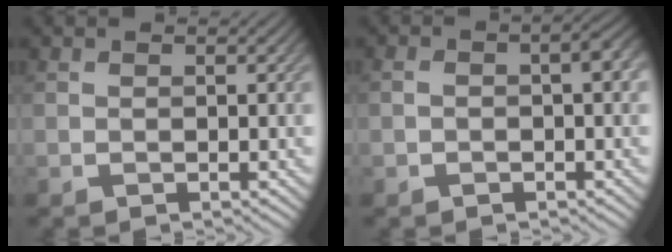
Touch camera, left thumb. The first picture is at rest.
{"total": 2.9, "force": [-0.3, 1.5, 2.5], "torque": [-0.043, 0.004, -0.007]}